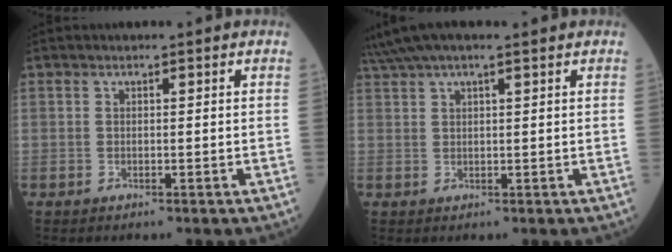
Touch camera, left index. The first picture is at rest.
{"total": 7.0, "force": [5.7, 0.3, 4.1], "torque": [-0.077, 0.048, 0.094]}